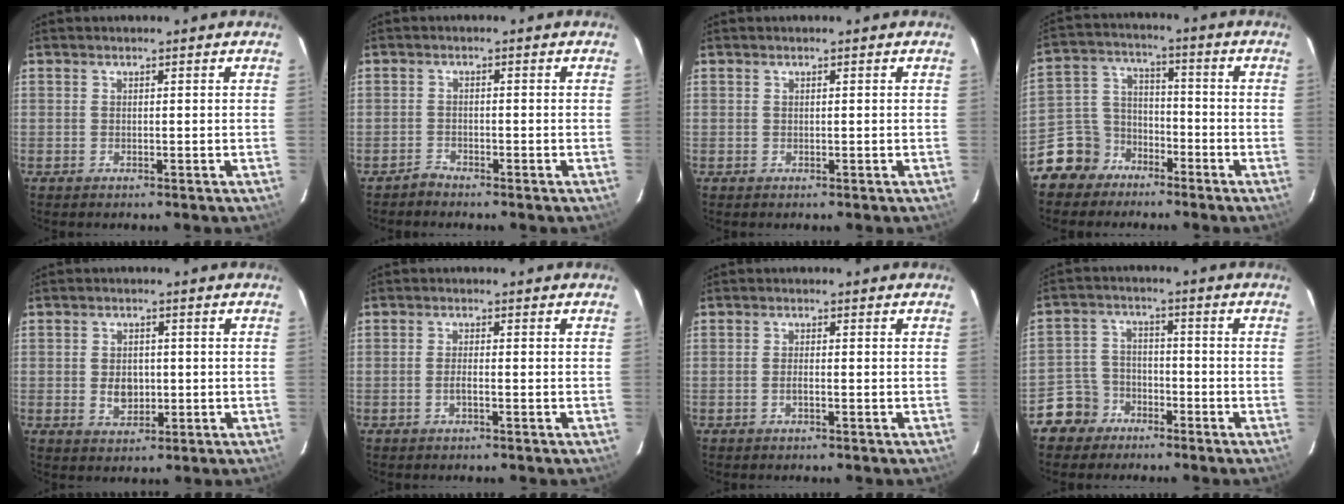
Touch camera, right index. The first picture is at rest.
{"total": 1.5, "force": [-1.4, 0.4, -0.3], "torque": [0.005, 0.007, -0.029]}
{"total": 0.0}
{"total": 9.2, "force": [-6.3, 6.6, 0.7], "torque": [-0.030, 0.041, -0.121]}
{"total": 4.6, "force": [-0.5, 3.3, 3.1], "torque": [-0.054, 0.000, -0.004]}
{"total": 1.5, "force": [-0.8, 0.2, 1.2], "torque": [-0.026, 0.000, -0.015]}
{"total": 1.1, "force": [-0.7, 0.1, 0.9], "torque": [-0.018, 0.000, -0.011]}
{"total": 6.9, "force": [-4.5, 5.2, 0.5], "torque": [-0.027, 0.027, -0.085]}